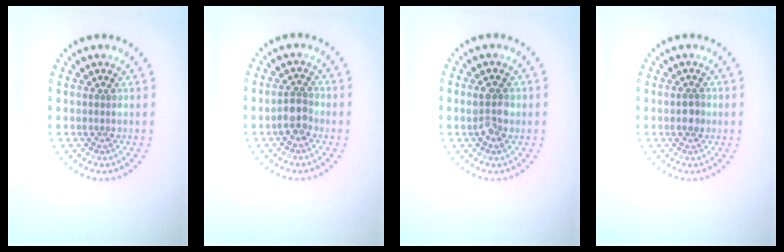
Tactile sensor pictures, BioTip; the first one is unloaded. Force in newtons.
{"total": 2.0, "press": 1.8, "slide": 0.9}
{"total": 2.6, "press": 2.6, "slide": 0.0}
{"total": 1.3, "press": 1.3, "slide": 0.1}